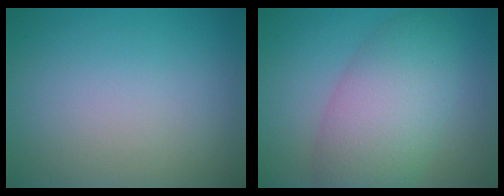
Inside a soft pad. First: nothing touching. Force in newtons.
{"total": 7.2, "press": 7.2, "slide": 0.2}